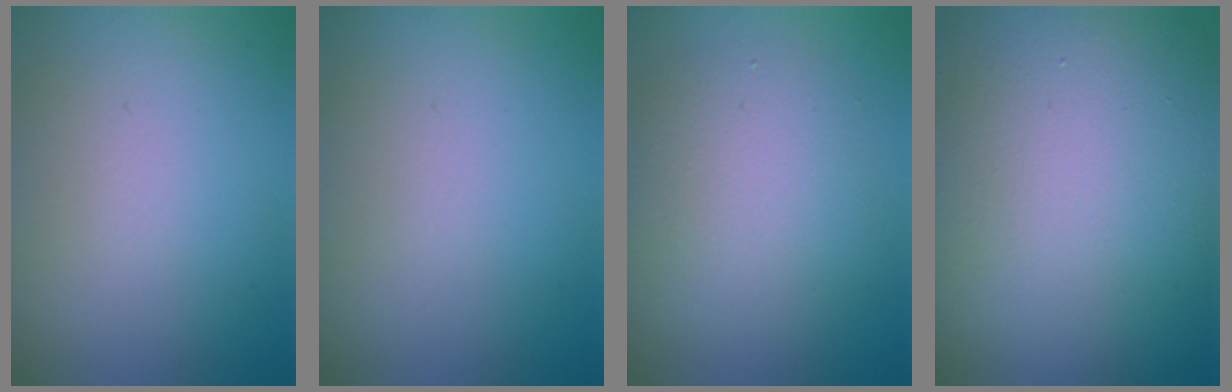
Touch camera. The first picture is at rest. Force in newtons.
{"total": 0.0}
{"total": 5.1, "press": 5.1, "slide": 0.3}
{"total": 19.1, "press": 19.1, "slide": 1.1}